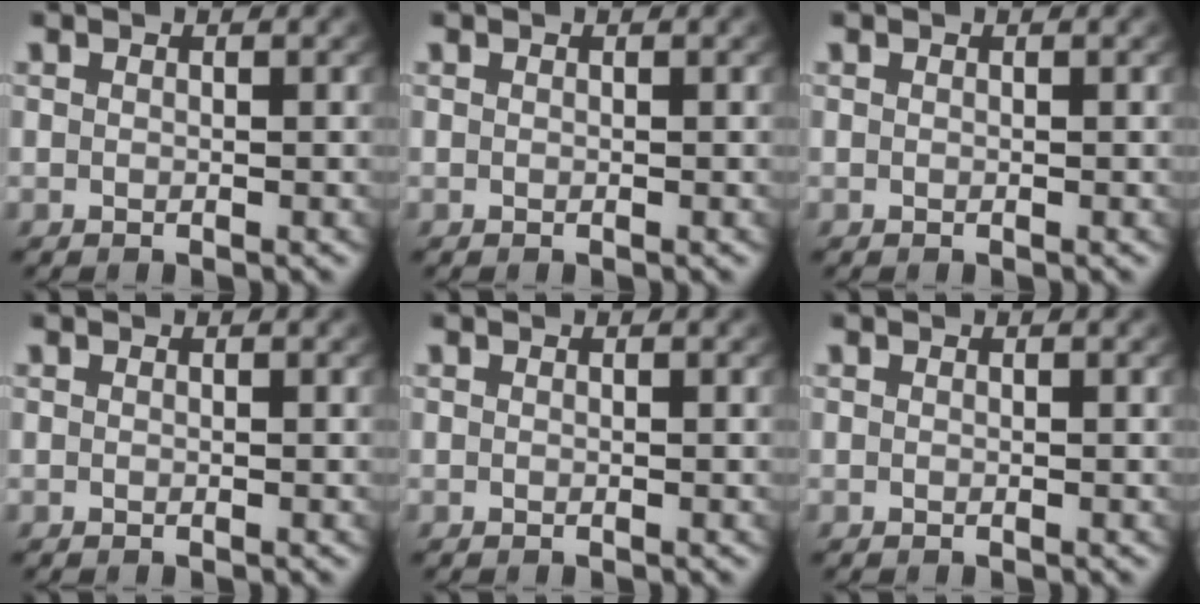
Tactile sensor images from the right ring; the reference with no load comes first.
{"total": 0.0}
{"total": 0.0}
{"total": 0.0}
{"total": 0.0}
{"total": 0.0}